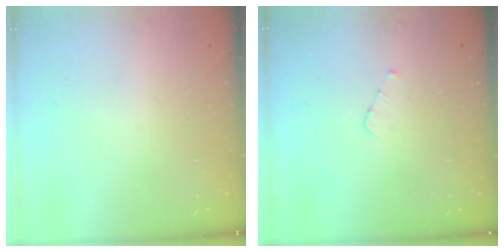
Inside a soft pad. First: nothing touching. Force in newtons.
{"total": 2.9, "press": 2.9, "slide": 0.2}